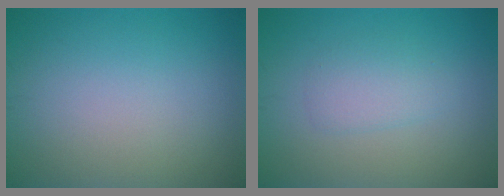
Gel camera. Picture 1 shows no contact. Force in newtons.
{"total": 1.9, "press": 1.9, "slide": 0.1}